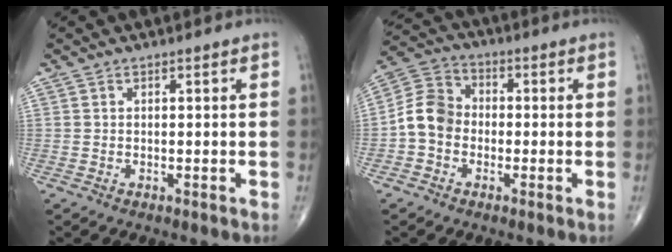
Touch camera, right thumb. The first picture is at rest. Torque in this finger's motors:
{"motor_torque": [-0.13, 0.37, 0.59, -0.34, 0.05]}